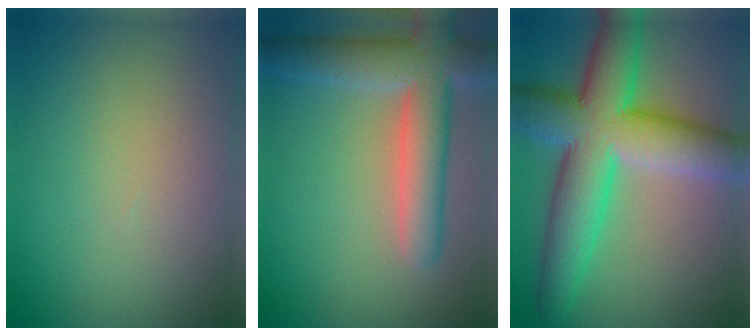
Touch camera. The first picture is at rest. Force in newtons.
{"total": 7.1, "press": 7.0, "slide": 0.7}
{"total": 11.8, "press": 11.8, "slide": 0.1}